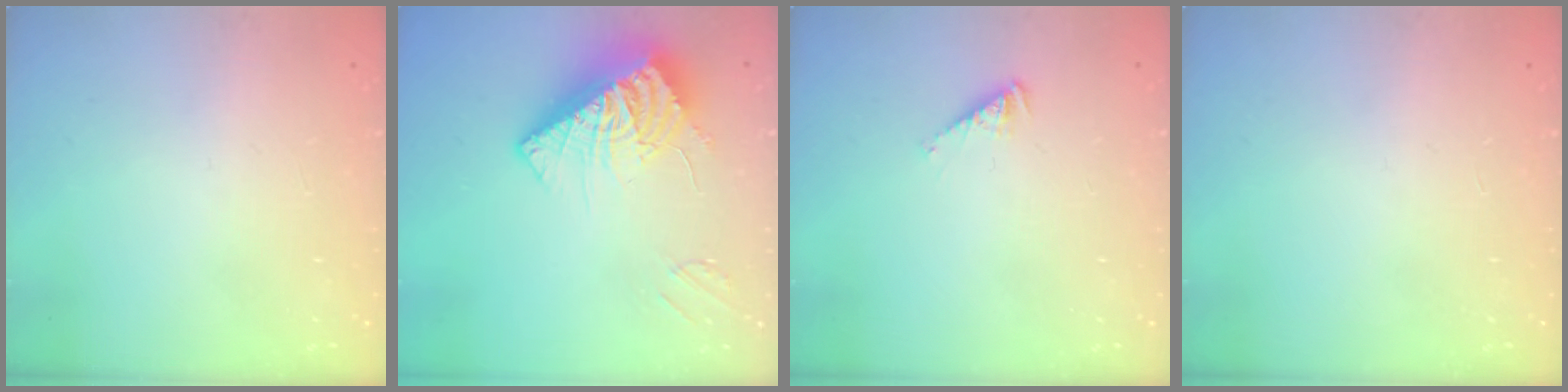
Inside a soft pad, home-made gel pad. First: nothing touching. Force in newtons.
{"total": 15.5, "press": 15.4, "slide": 1.8}
{"total": 1.4, "press": 1.3, "slide": 0.2}
{"total": 0.0}